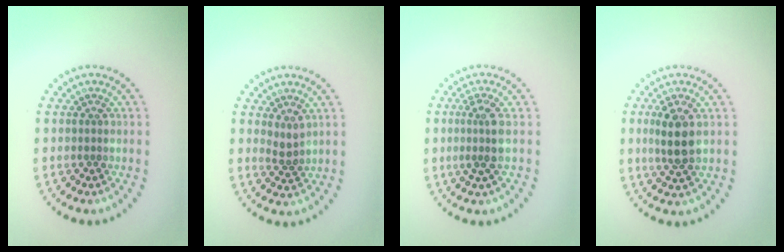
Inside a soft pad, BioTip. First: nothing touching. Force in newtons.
{"total": 1.5, "press": 1.1, "slide": 1.1}
{"total": 2.5, "press": 2.0, "slide": 1.5}
{"total": 3.5, "press": 3.3, "slide": 0.9}